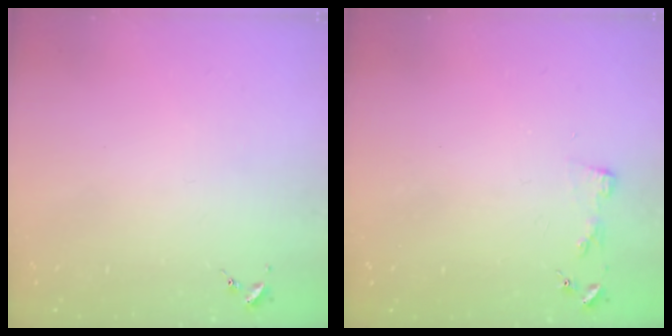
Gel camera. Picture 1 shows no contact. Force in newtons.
{"total": 3.3, "press": 3.3, "slide": 0.4}